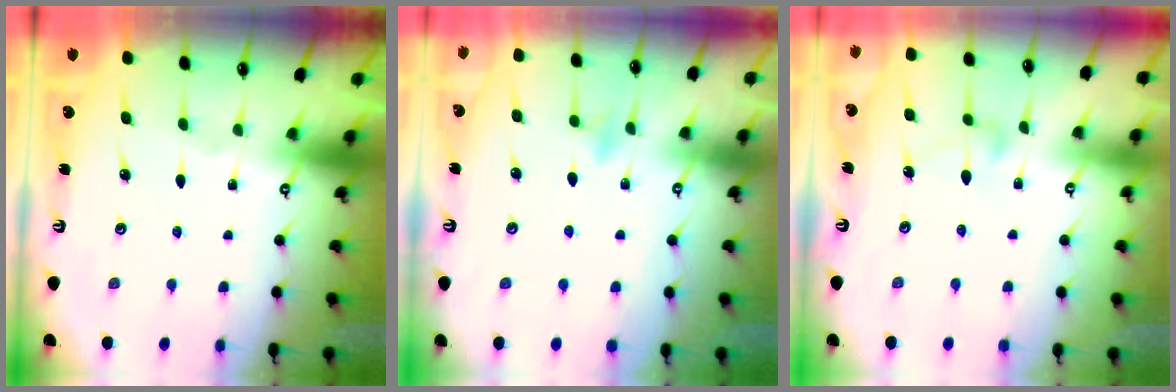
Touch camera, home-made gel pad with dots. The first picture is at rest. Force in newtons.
{"total": 5.3, "press": 5.1, "slide": 1.3}
{"total": 3.3, "press": 3.3, "slide": 0.2}